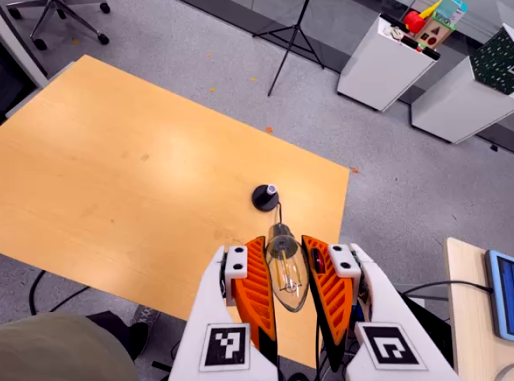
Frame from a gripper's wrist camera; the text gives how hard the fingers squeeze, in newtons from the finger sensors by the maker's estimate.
{"total": 20.5, "left": 22.4, "right": 18.6}